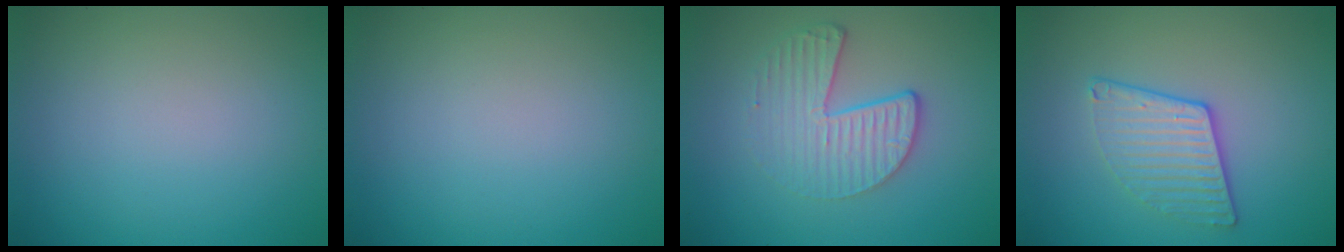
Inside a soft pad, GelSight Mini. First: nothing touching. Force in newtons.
{"total": 0.0}
{"total": 4.1, "press": 2.8, "slide": 2.9}
{"total": 3.1, "press": 2.7, "slide": 1.4}